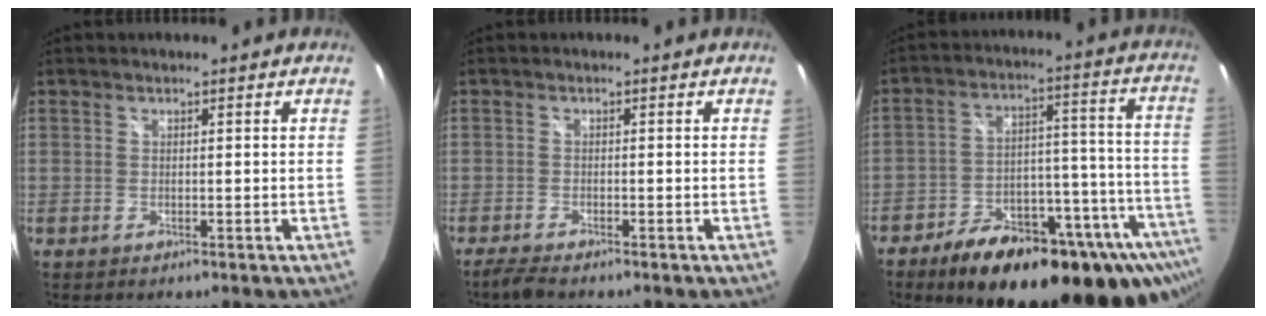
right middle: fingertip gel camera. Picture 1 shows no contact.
{"total": 2.9, "force": [-2.5, 0.2, 1.5], "torque": [-0.040, -0.008, -0.047]}
{"total": 30.2, "force": [-21.5, 11.1, 18.0], "torque": [-0.226, 0.016, -0.283]}